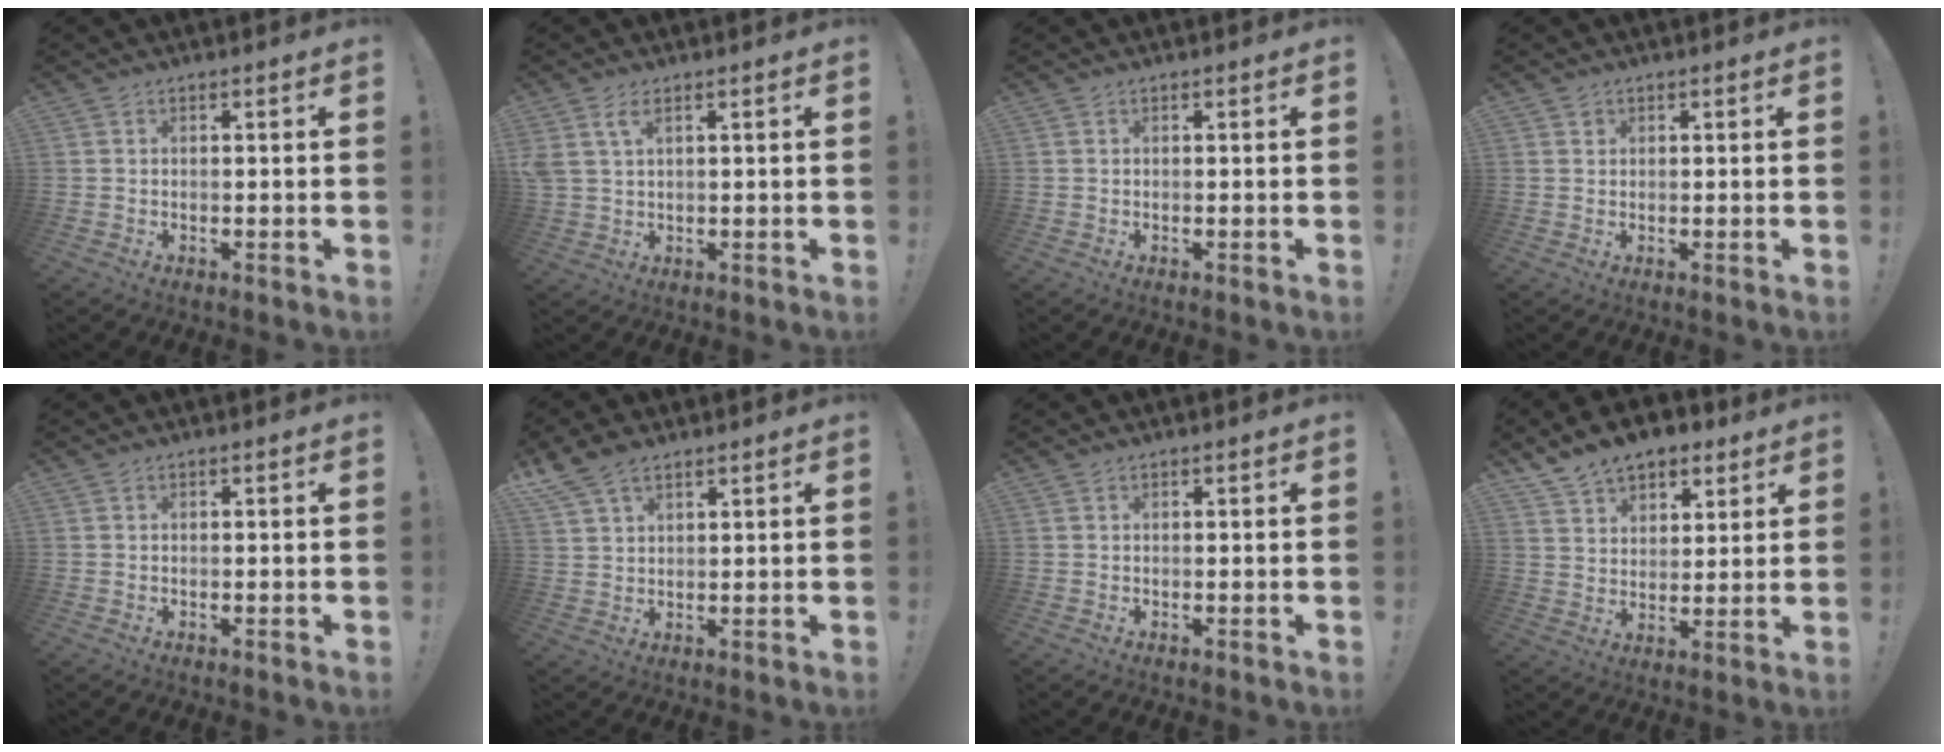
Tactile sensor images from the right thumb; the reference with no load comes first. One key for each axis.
{"total": 4.5, "fx": 2.3, "fy": 2.0, "fz": 3.3, "tx": -0.070, "ty": -0.002, "tz": 0.041}
{"total": 0.0}
{"total": 1.0, "fx": 0.6, "fy": 0.7, "fz": 0.2, "tx": 0.005, "ty": -0.002, "tz": 0.011}
{"total": 0.0}
{"total": 7.4, "fx": 5.4, "fy": 3.5, "fz": 3.7, "tx": -0.074, "ty": -0.018, "tz": 0.107}
{"total": 0.0}
{"total": 10.9, "fx": 8.2, "fy": 6.3, "fz": 3.4, "tx": -0.061, "ty": -0.049, "tz": 0.159}